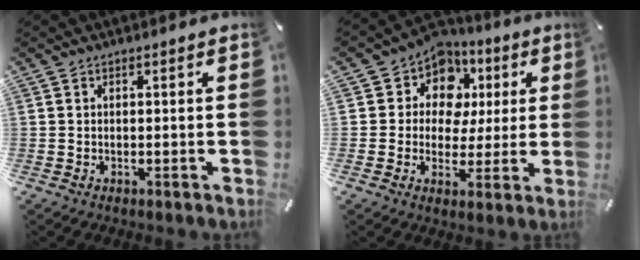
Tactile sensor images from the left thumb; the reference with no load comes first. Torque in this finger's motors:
{"motor_torque": [0.28, -0.05, 0.23, 0.17, -0.01]}